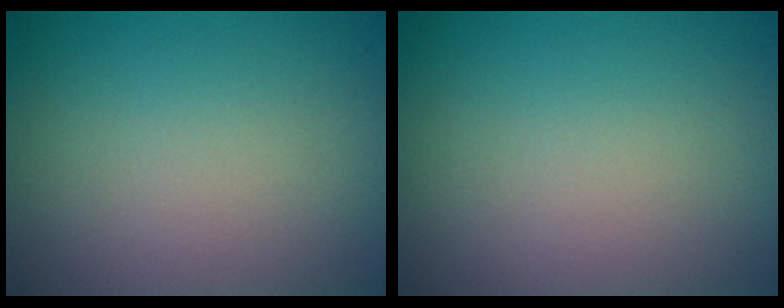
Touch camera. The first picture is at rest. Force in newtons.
{"total": 0.0}